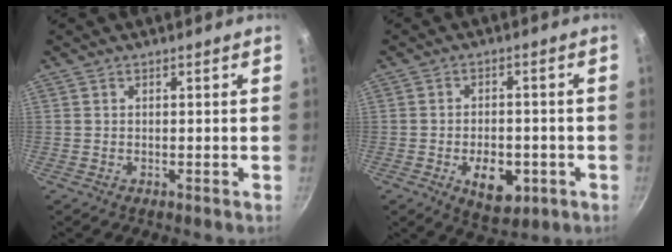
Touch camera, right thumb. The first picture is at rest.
{"total": 9.0, "force": [-3.0, 5.4, 6.6], "torque": [-0.074, 0.007, -0.035]}